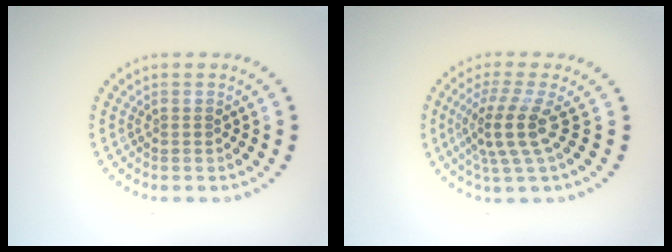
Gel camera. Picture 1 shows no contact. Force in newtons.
{"total": 3.8, "press": 2.7, "slide": 2.6}